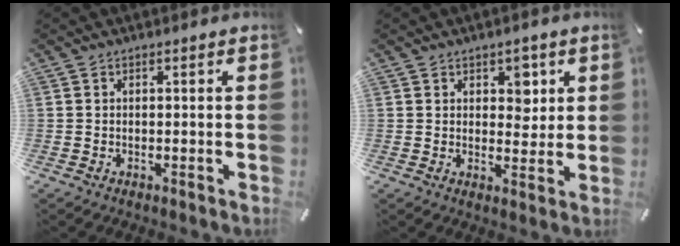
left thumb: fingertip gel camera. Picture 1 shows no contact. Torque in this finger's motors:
{"motor_torque": [0.53, 0.76, 0.50, -0.47, 0.08]}